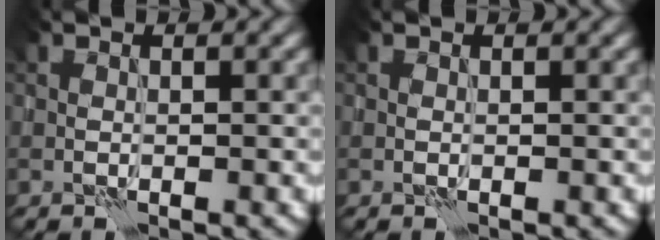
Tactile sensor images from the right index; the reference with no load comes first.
{"total": 0.0}